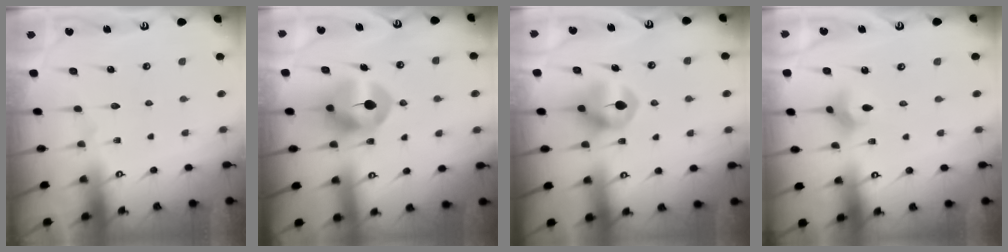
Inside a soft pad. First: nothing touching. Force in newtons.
{"total": 8.4, "press": 8.3, "slide": 1.4}
{"total": 8.0, "press": 7.9, "slide": 0.3}
{"total": 3.8, "press": 3.7, "slide": 0.4}